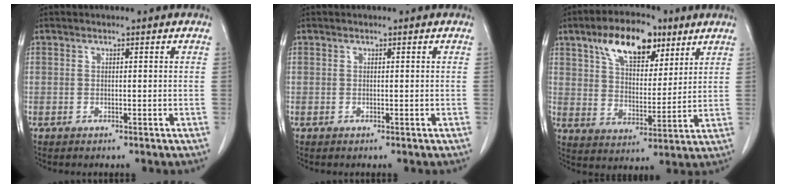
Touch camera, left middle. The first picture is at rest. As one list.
[{"total": 0.0}, {"total": 12.3, "force": [7.2, 5.8, 8.2], "torque": [-0.138, 0.017, 0.125]}]